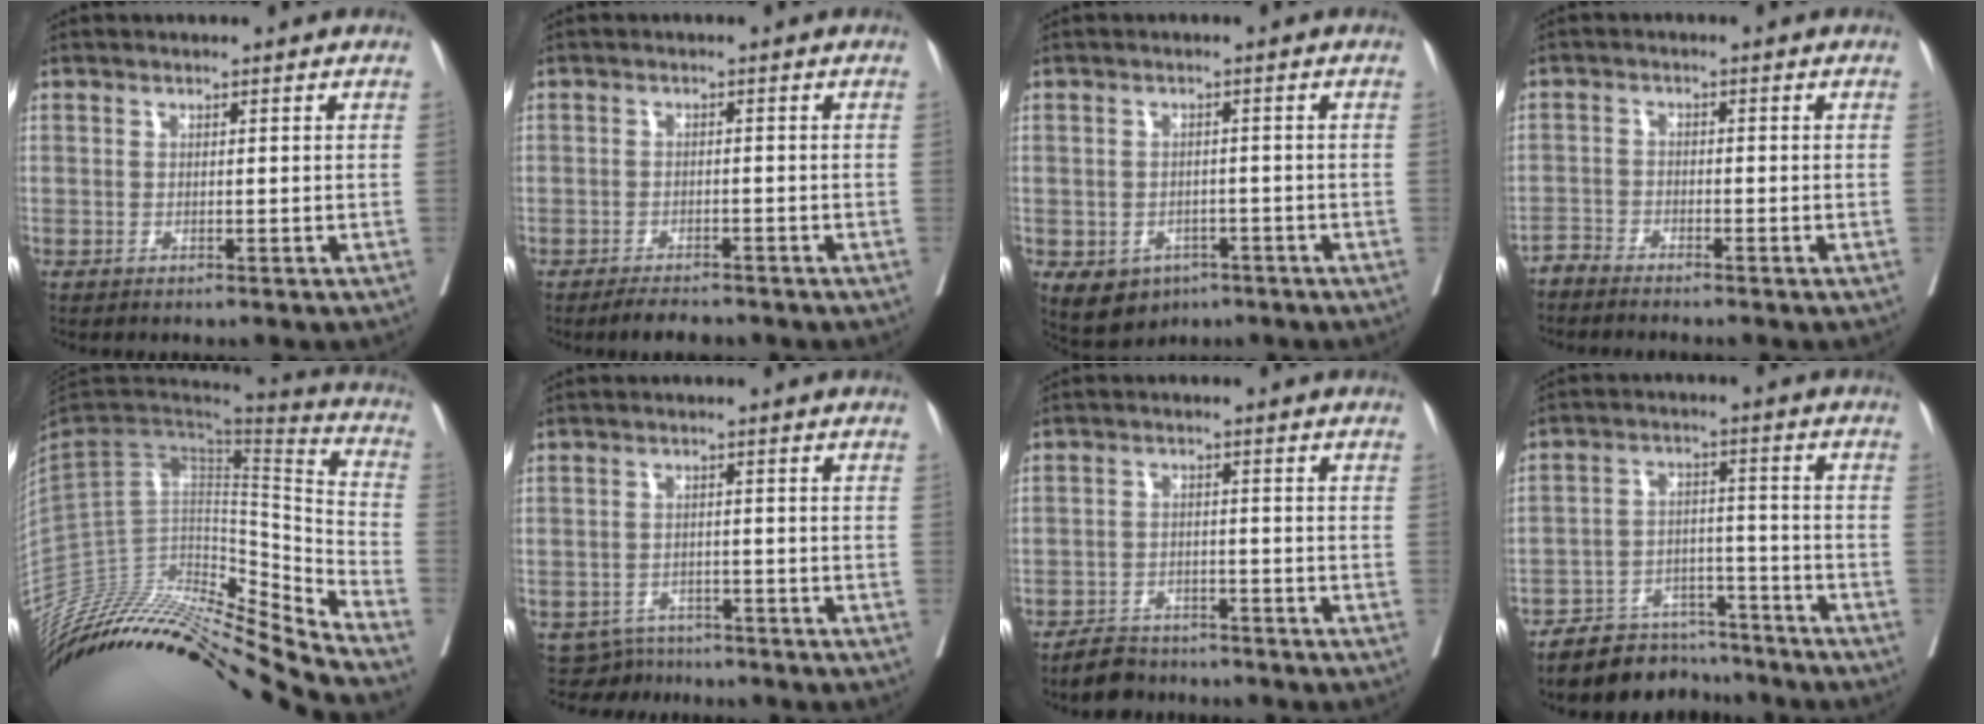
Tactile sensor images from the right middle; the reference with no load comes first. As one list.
[{"total": 3.3, "force": [-2.9, 0.9, 1.1], "torque": [-0.023, -0.005, -0.046]}, {"total": 6.5, "force": [-3.5, 4.9, 2.5], "torque": [-0.045, 0.001, -0.042]}, {"total": 2.6, "force": [-2.6, -0.1, 0.3], "torque": [0.003, -0.005, -0.048]}, {"total": 30.1, "force": [-27.0, 1.8, 13.2], "torque": [-0.197, -0.021, -0.435]}, {"total": 4.2, "force": [-3.8, 1.4, -1.2], "torque": [0.017, 0.008, -0.059]}, {"total": 4.9, "force": [-4.4, 2.0, 0.7], "torque": [-0.018, -0.003, -0.076]}, {"total": 10.9, "force": [-10.0, 4.0, 1.6], "torque": [-0.011, 0.022, -0.158]}]